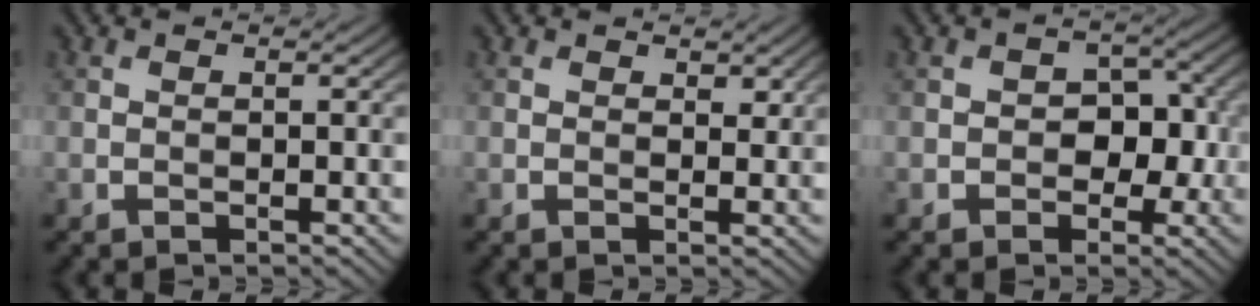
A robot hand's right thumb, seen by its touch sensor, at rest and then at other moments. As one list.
[{"total": 1.4, "force": [0.9, 0.8, 0.8], "torque": [-0.010, -0.002, 0.015]}, {"total": 4.9, "force": [-0.9, 3.7, 3.1], "torque": [-0.028, 0.001, -0.020]}]